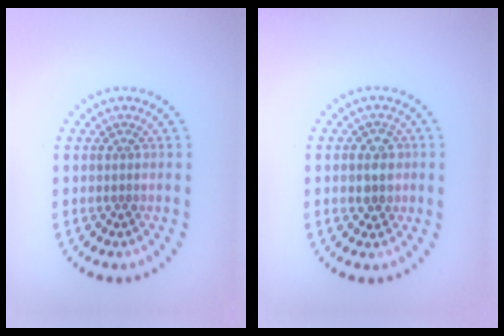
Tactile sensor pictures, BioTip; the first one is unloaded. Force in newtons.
{"total": 2.2, "press": 2.1, "slide": 0.7}